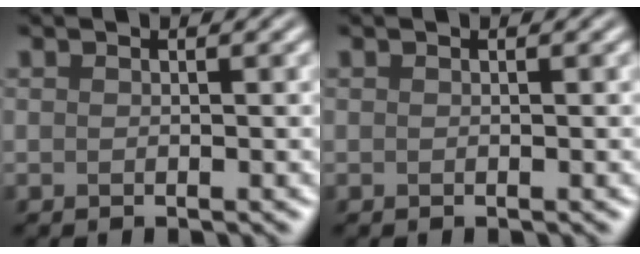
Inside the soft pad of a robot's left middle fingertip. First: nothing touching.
{"total": 0.0}